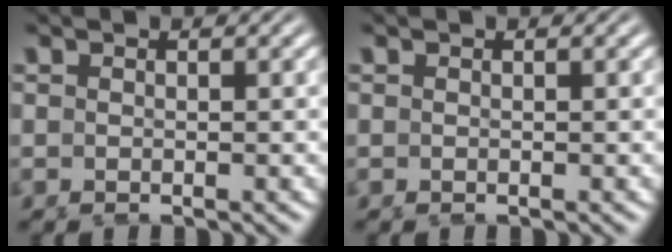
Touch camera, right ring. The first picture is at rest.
{"total": 0.0}